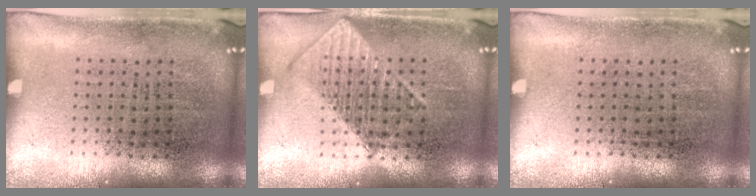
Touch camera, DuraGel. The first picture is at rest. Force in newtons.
{"total": 1.3, "press": 1.3, "slide": 0.1}
{"total": 0.0}